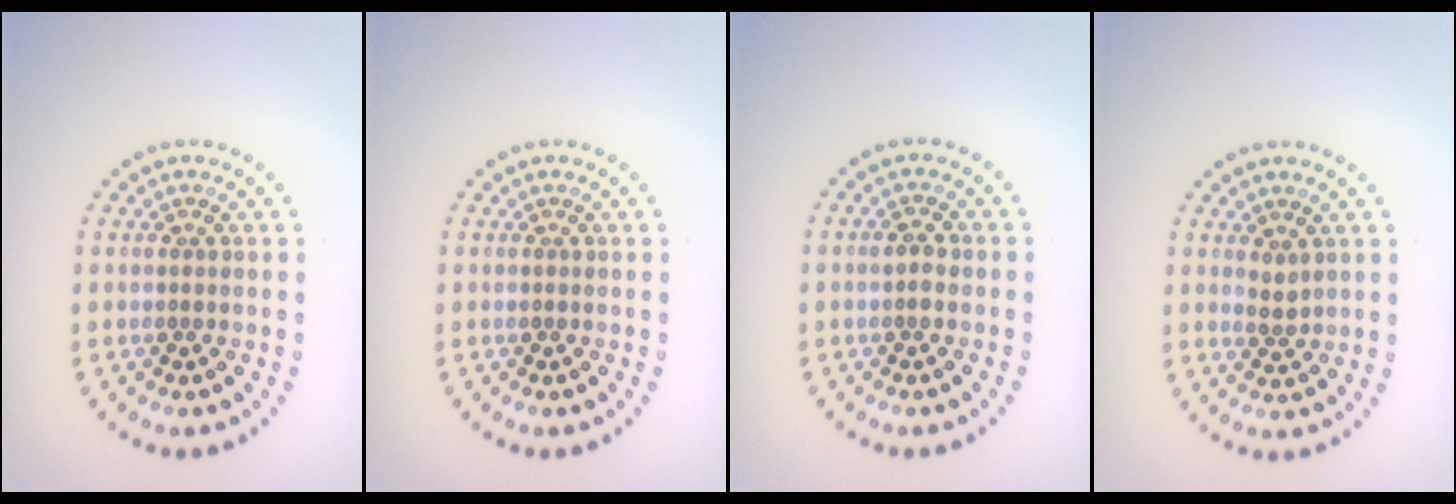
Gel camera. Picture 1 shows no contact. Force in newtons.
{"total": 0.0}
{"total": 1.2, "press": 1.2, "slide": 0.1}
{"total": 0.9, "press": 0.8, "slide": 0.4}